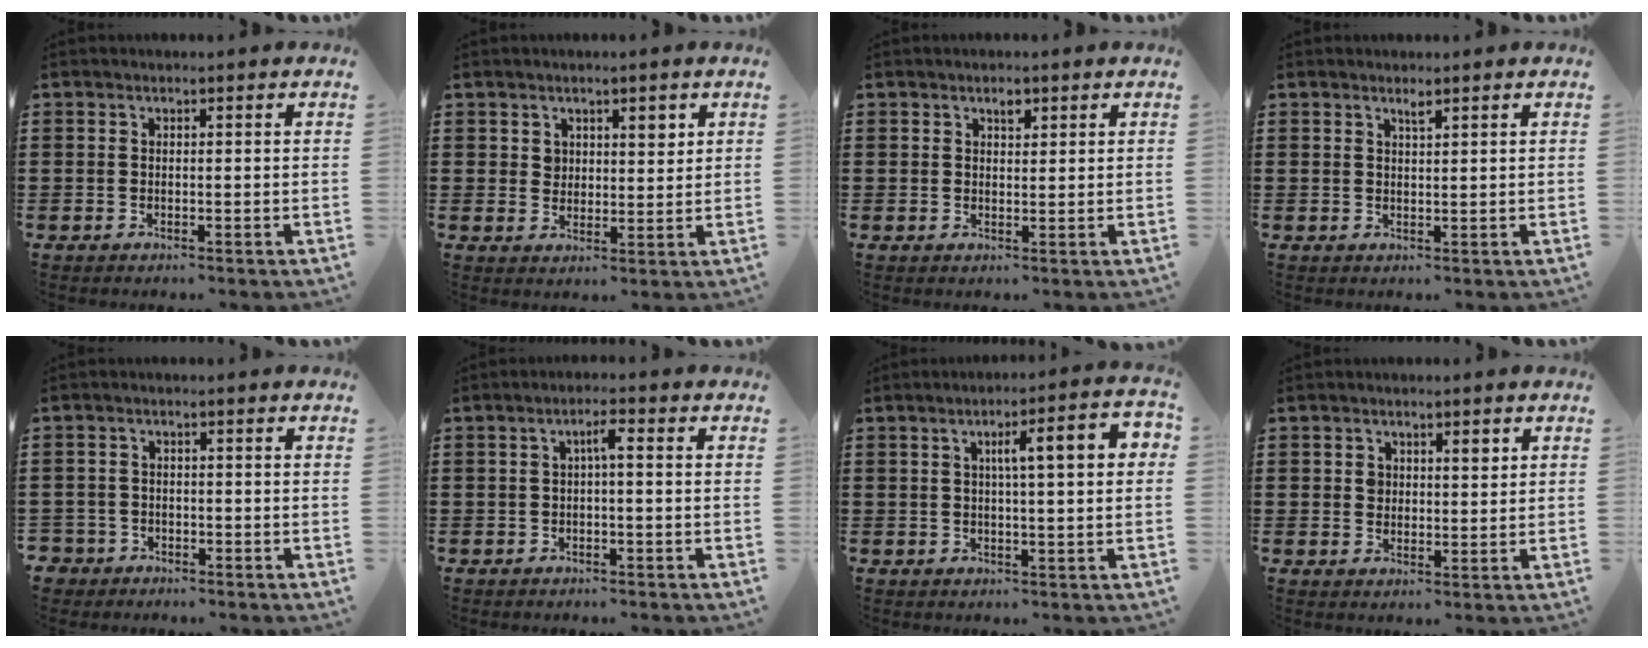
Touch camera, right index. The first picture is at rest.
{"total": 2.8, "force": [1.8, 1.9, 1.1], "torque": [-0.013, 0.000, 0.030]}
{"total": 1.7, "force": [1.1, 0.8, 1.0], "torque": [-0.015, 0.001, 0.018]}
{"total": 1.2, "force": [0.9, 0.1, 0.7], "torque": [-0.015, -0.001, 0.017]}
{"total": 2.3, "force": [-1.9, 1.2, -0.1], "torque": [-0.013, -0.001, -0.047]}
{"total": 2.4, "force": [-0.1, 0.4, 2.4], "torque": [-0.047, 0.006, -0.005]}
{"total": 6.4, "force": [1.0, 1.0, 6.2], "torque": [-0.102, -0.004, 0.008]}
{"total": 2.3, "force": [1.0, 1.5, 1.5], "torque": [-0.018, -0.001, 0.014]}